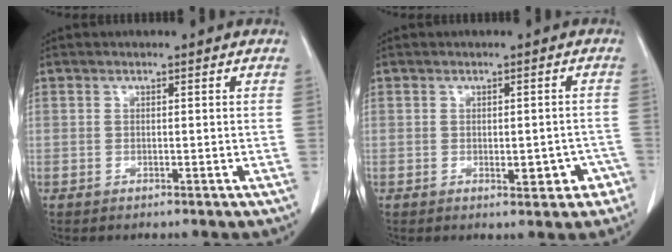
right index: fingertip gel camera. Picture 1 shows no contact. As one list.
[{"total": 4.1, "force": [-1.7, 1.9, 3.2], "torque": [-0.027, 0.009, -0.014]}]